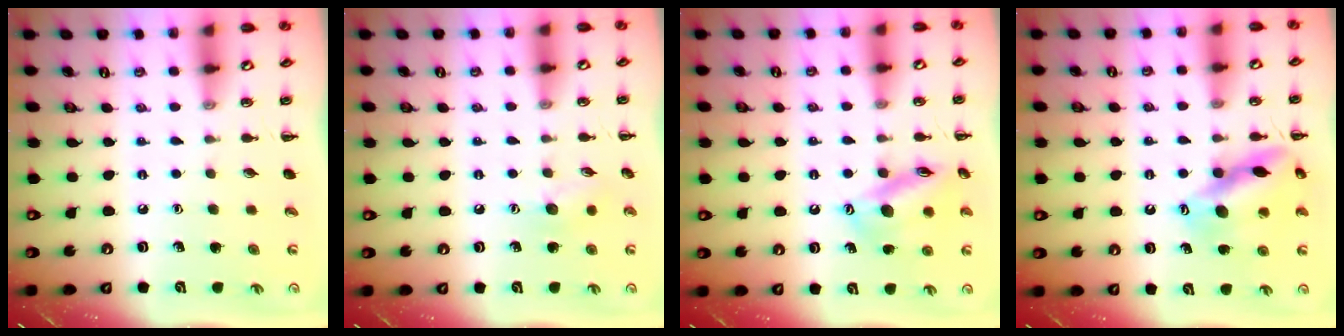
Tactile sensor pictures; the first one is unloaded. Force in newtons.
{"total": 7.5, "press": 7.4, "slide": 1.1}
{"total": 14.5, "press": 14.4, "slide": 1.7}
{"total": 14.6, "press": 14.5, "slide": 1.5}